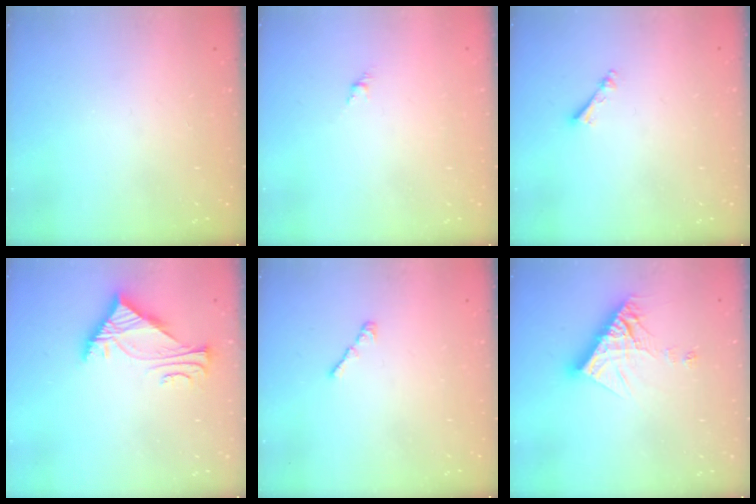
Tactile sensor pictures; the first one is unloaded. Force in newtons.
{"total": 1.5, "press": 1.4, "slide": 0.6}
{"total": 2.5, "press": 2.5, "slide": 0.3}
{"total": 5.8, "press": 5.7, "slide": 0.8}
{"total": 2.2, "press": 2.1, "slide": 0.6}
{"total": 12.4, "press": 12.3, "slide": 1.0}